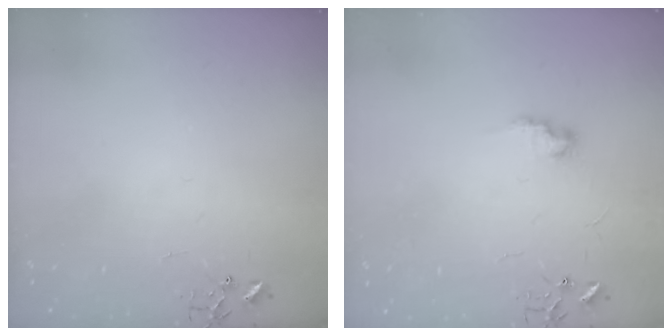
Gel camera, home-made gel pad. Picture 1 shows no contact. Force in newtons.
{"total": 7.5, "press": 7.5, "slide": 0.5}